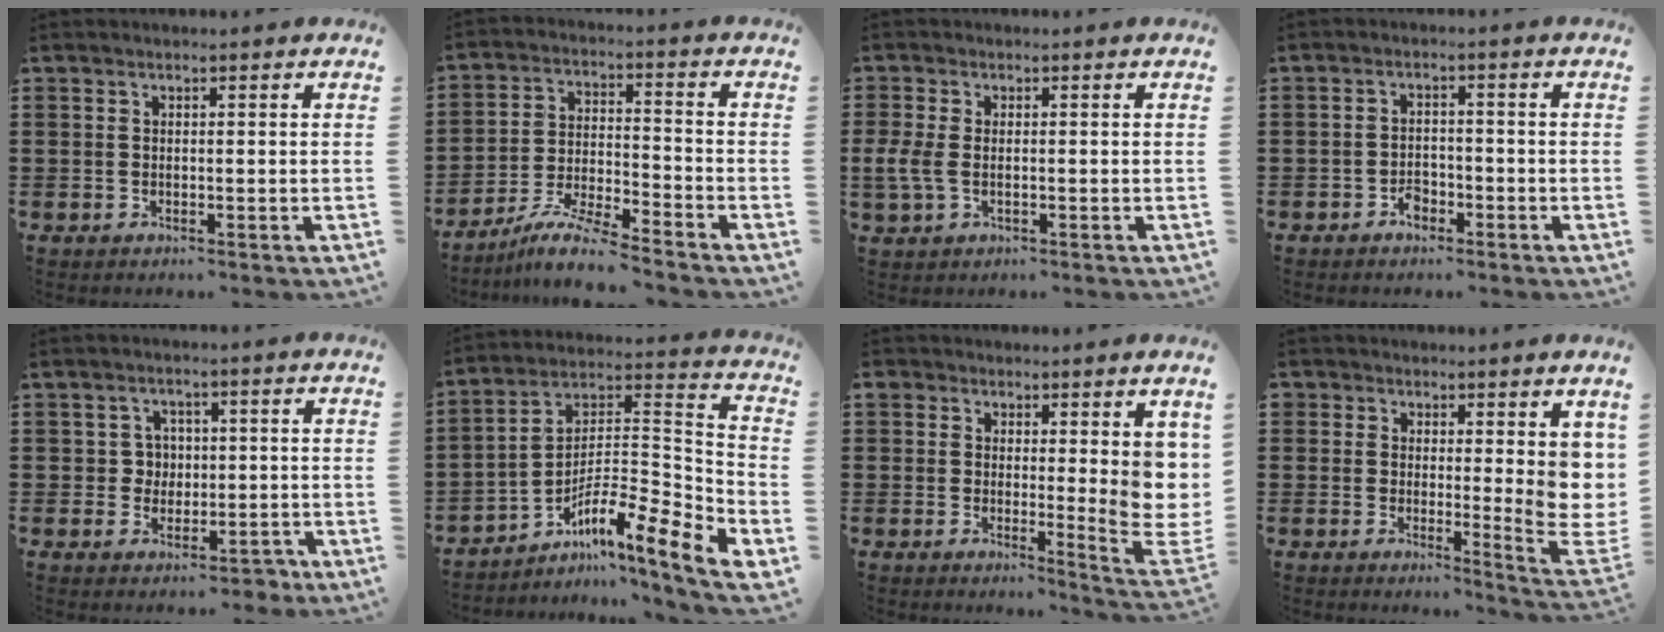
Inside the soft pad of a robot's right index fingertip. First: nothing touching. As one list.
[{"total": 7.3, "force": [-6.6, 0.1, 3.0], "torque": [-0.064, -0.004, -0.129]}, {"total": 3.6, "force": [-0.7, 2.1, 2.8], "torque": [-0.075, -0.004, -0.019]}, {"total": 2.4, "force": [-1.6, 1.4, 1.2], "torque": [-0.025, 0.002, -0.033]}, {"total": 3.4, "force": [-0.7, 3.1, 1.2], "torque": [-0.035, 0.006, -0.018]}, {"total": 9.3, "force": [-6.5, 1.0, 6.6], "torque": [-0.113, -0.013, -0.132]}, {"total": 7.1, "force": [2.8, 3.8, 5.4], "torque": [-0.065, -0.028, 0.055]}, {"total": 6.0, "force": [2.7, 3.2, 4.2], "torque": [-0.047, -0.029, 0.051]}]